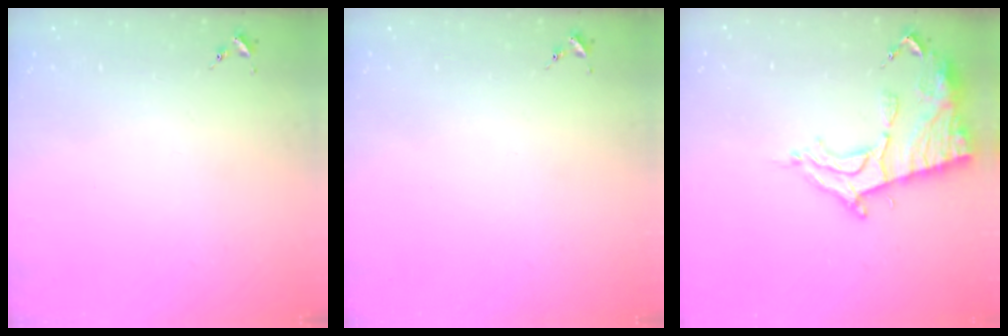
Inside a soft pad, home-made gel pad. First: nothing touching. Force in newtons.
{"total": 0.0}
{"total": 14.6, "press": 14.5, "slide": 1.4}